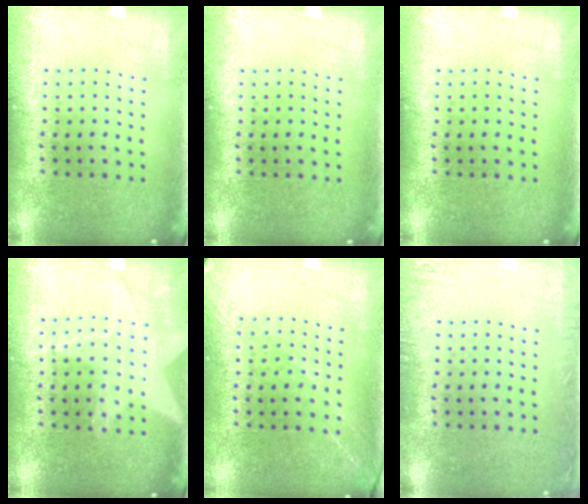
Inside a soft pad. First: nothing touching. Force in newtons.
{"total": 0.0}
{"total": 0.0}
{"total": 1.1, "press": 1.1, "slide": 0.1}
{"total": 1.4, "press": 1.3, "slide": 0.6}
{"total": 1.9, "press": 1.9, "slide": 0.2}